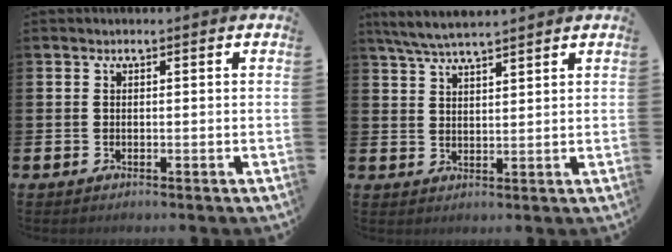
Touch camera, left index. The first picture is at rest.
{"total": 5.0, "force": [4.7, 0.3, 1.8], "torque": [-0.050, -0.012, 0.086]}